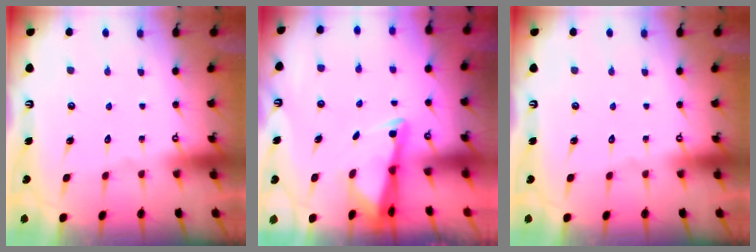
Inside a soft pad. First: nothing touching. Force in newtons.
{"total": 2.6, "press": 2.6, "slide": 0.5}
{"total": 0.0}